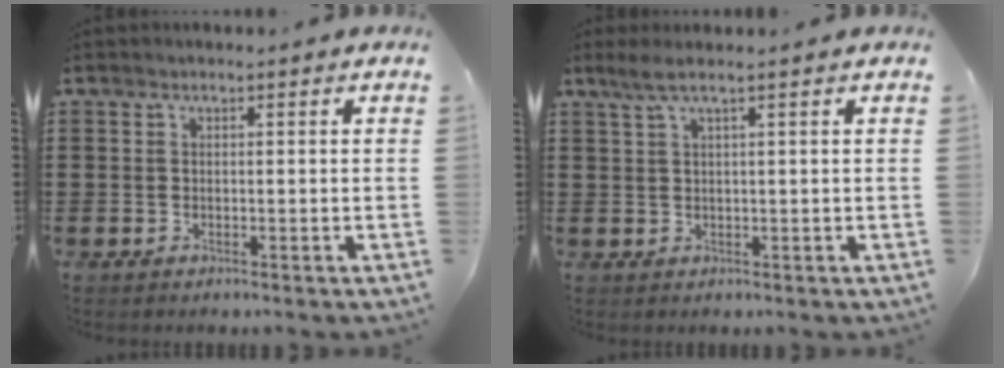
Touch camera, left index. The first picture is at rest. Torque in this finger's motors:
{"motor_torque": [0.13, -0.04, 0.07, 0.01]}